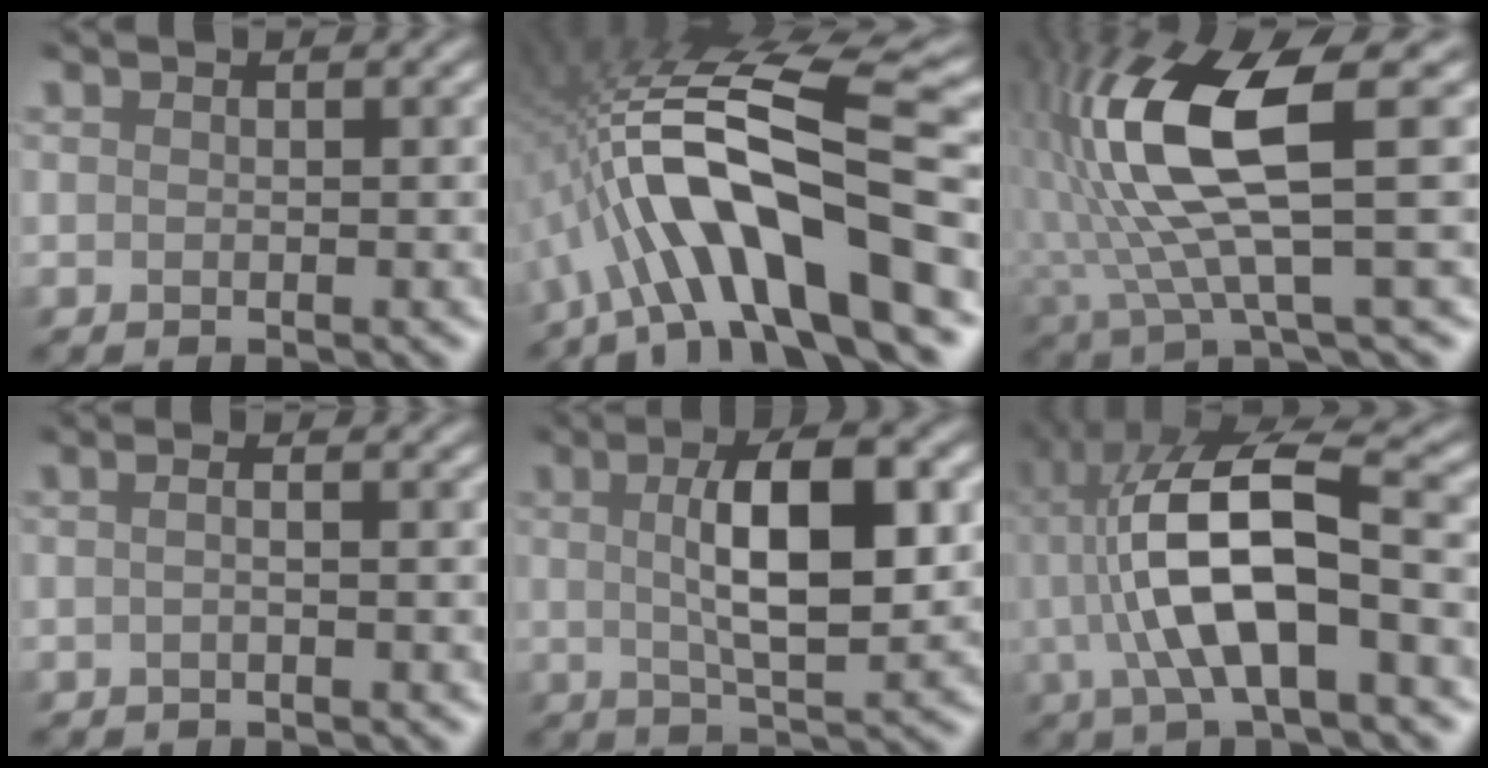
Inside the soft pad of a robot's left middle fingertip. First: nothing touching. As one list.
[{"total": 14.1, "force": [-3.4, 3.6, 13.2], "torque": [-0.221, 0.039, -0.054]}, {"total": 10.2, "force": [1.8, 2.3, 9.7], "torque": [-0.211, 0.011, 0.041]}, {"total": 0.8, "force": [-0.3, 0.0, 0.8], "torque": [-0.008, -0.003, -0.009]}, {"total": 7.2, "force": [1.3, 1.8, 6.8], "torque": [-0.107, 0.009, 0.023]}, {"total": 9.9, "force": [-0.5, 2.9, 9.5], "torque": [-0.183, 0.023, -0.010]}]